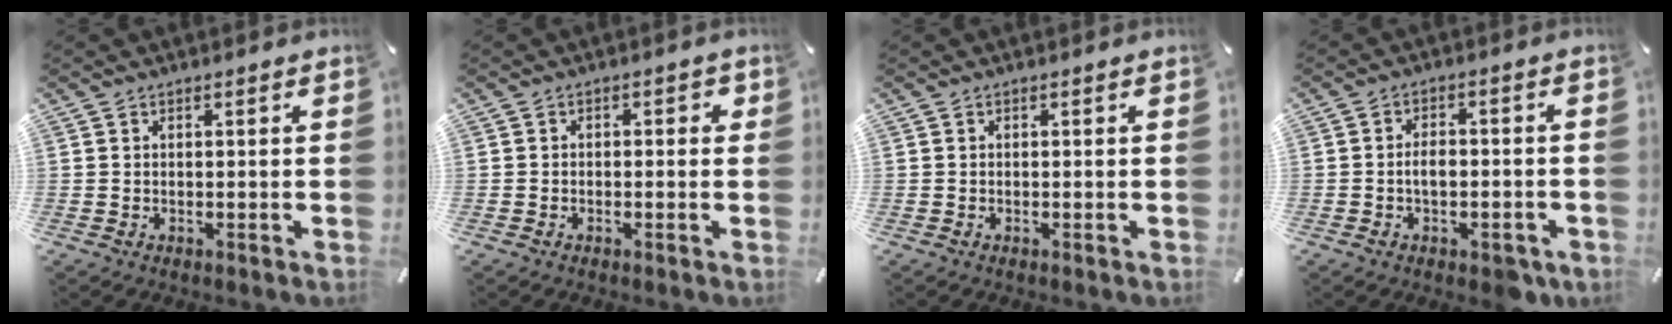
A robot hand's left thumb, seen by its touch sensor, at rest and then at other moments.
{"total": 1.6, "force": [-1.0, 1.0, 0.8], "torque": [-0.015, 0.007, -0.022]}
{"total": 0.0}
{"total": 5.6, "force": [-1.9, 3.2, 4.2], "torque": [-0.069, 0.017, -0.031]}